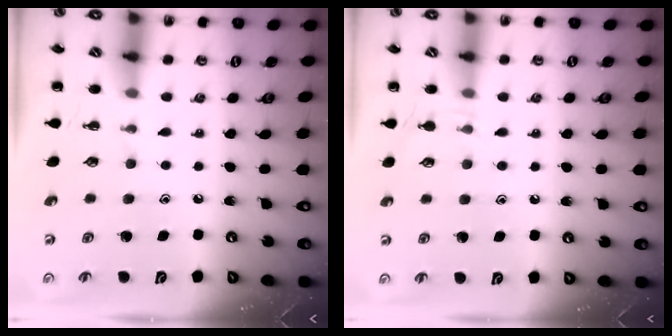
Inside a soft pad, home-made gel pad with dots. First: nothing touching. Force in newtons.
{"total": 4.3, "press": 3.9, "slide": 1.7}